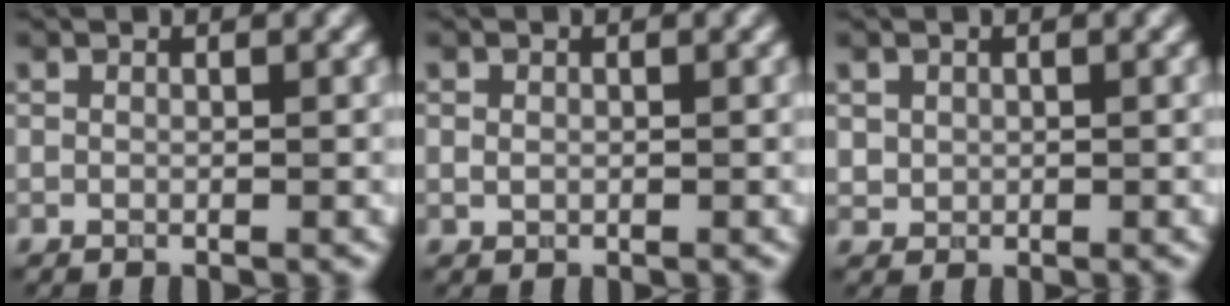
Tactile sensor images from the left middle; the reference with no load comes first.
{"total": 0.8, "force": [0.0, 0.7, 0.4], "torque": [-0.005, -0.001, 0.001]}
{"total": 1.0, "force": [0.3, 0.9, 0.2], "torque": [-0.001, -0.004, 0.010]}